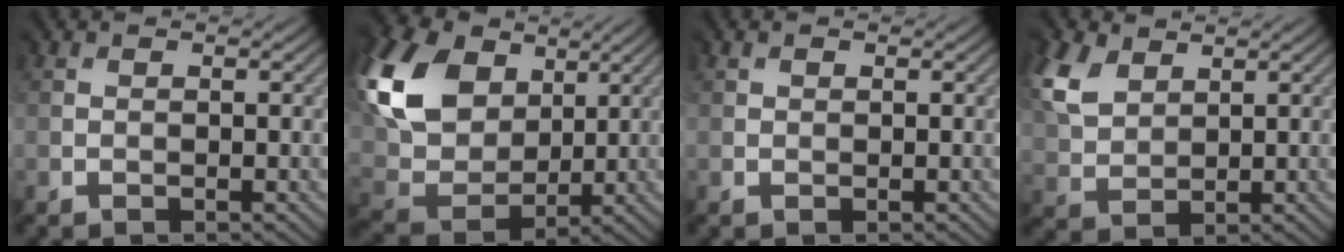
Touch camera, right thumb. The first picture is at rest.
{"total": 14.7, "force": [6.4, 10.7, 7.9], "torque": [-0.223, 0.027, 0.125]}
{"total": 0.9, "force": [0.6, 0.6, 0.2], "torque": [0.002, 0.000, 0.012]}
{"total": 7.0, "force": [4.2, 4.6, 3.2], "torque": [-0.120, 0.019, 0.090]}